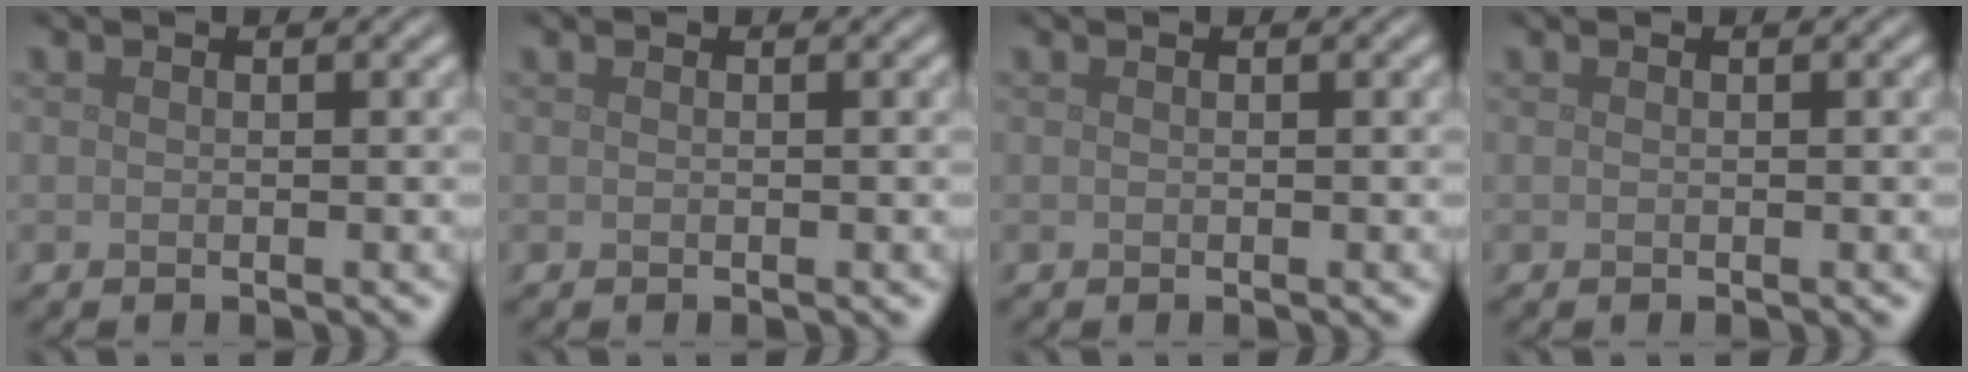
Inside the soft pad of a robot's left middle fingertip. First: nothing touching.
{"total": 0.0}
{"total": 0.0}
{"total": 0.0}